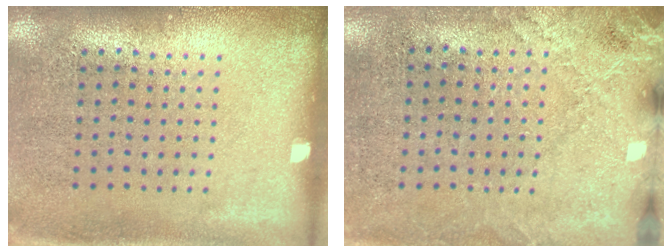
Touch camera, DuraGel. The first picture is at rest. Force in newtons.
{"total": 2.5, "press": 2.2, "slide": 1.2}